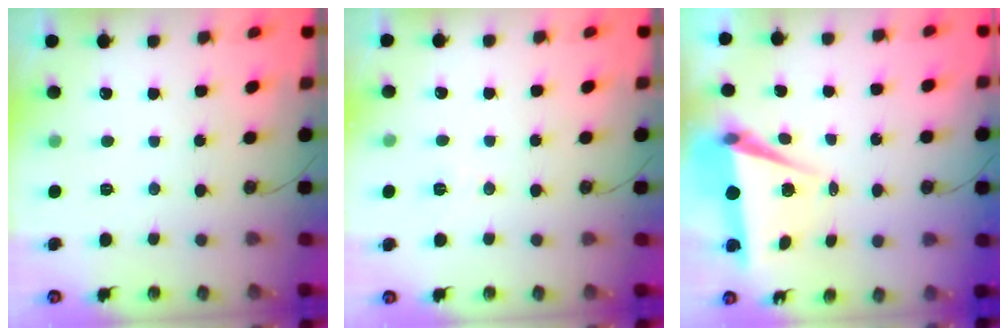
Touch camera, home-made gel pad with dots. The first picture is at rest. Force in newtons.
{"total": 6.8, "press": 5.1, "slide": 4.5}
{"total": 7.0, "press": 5.4, "slide": 4.4}